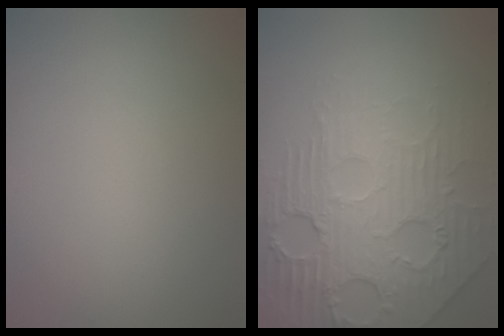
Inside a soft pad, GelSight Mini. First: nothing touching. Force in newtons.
{"total": 7.3, "press": 5.4, "slide": 5.0}